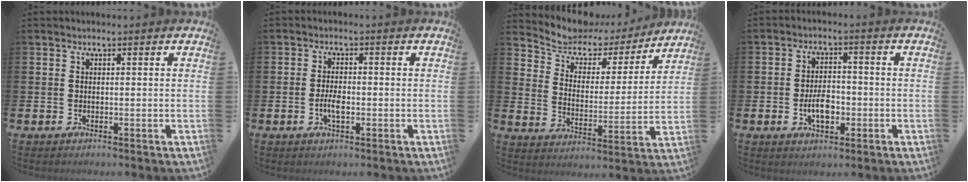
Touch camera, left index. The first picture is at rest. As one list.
[{"total": 2.8, "force": [-0.8, 1.2, 2.4], "torque": [-0.046, -0.005, -0.018]}, {"total": 6.6, "force": [5.8, 2.9, 1.3], "torque": [-0.053, -0.047, 0.095]}, {"total": 4.5, "force": [-1.3, 2.6, 3.4], "torque": [-0.047, 0.001, -0.028]}]